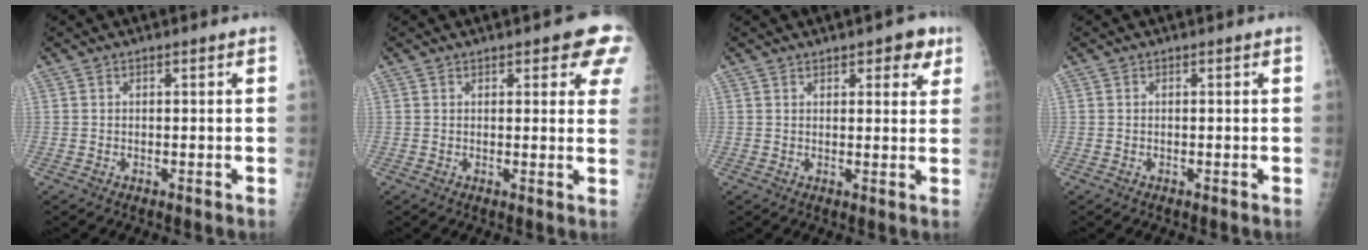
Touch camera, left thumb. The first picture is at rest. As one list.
[{"total": 7.3, "force": [4.5, 2.7, 5.0], "torque": [-0.026, -0.014, 0.045]}, {"total": 5.1, "force": [3.0, 2.4, 3.4], "torque": [-0.018, -0.011, 0.031]}, {"total": 0.0}]